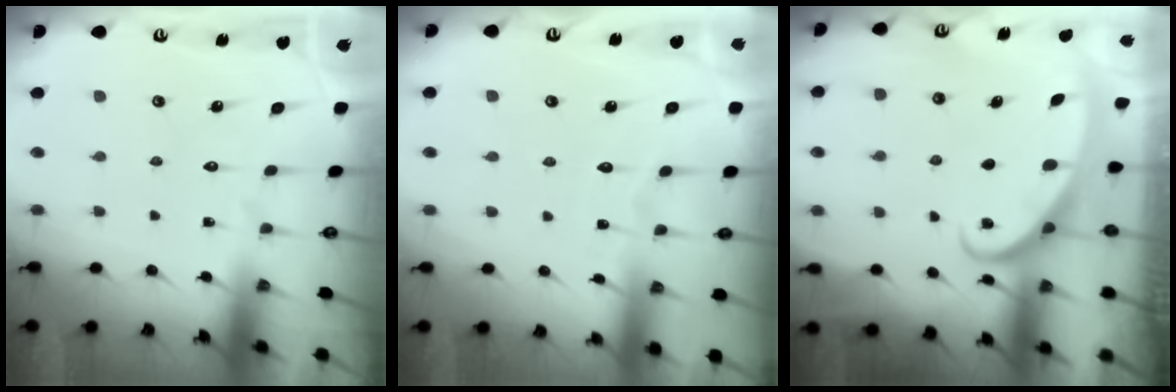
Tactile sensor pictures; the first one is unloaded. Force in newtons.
{"total": 2.9, "press": 2.9, "slide": 0.3}
{"total": 2.6, "press": 2.6, "slide": 0.4}